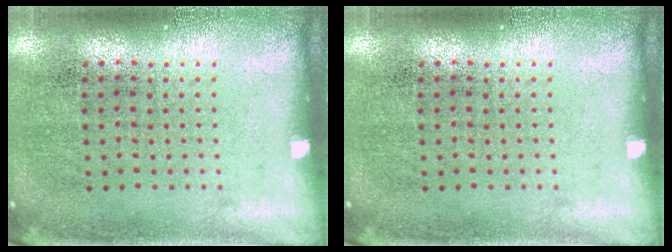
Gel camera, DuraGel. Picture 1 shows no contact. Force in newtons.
{"total": 0.0}